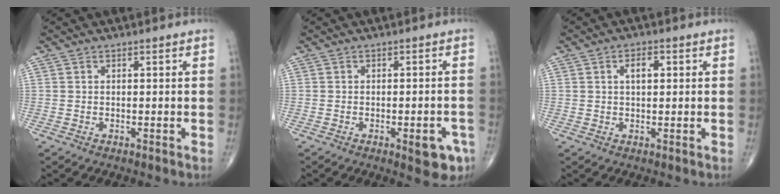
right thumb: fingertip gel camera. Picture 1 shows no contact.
{"total": 5.7, "force": [-2.6, 2.2, 4.6], "torque": [-0.040, 0.008, -0.026]}
{"total": 3.2, "force": [0.9, 1.6, 2.6], "torque": [-0.041, 0.003, 0.013]}